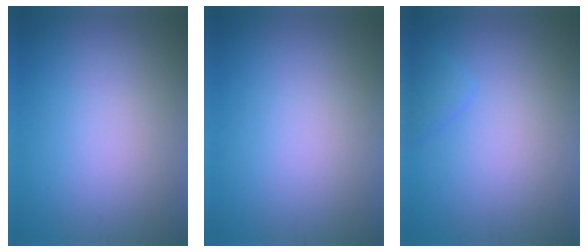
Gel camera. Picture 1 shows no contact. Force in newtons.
{"total": 0.0}
{"total": 1.1, "press": 1.1, "slide": 0.0}